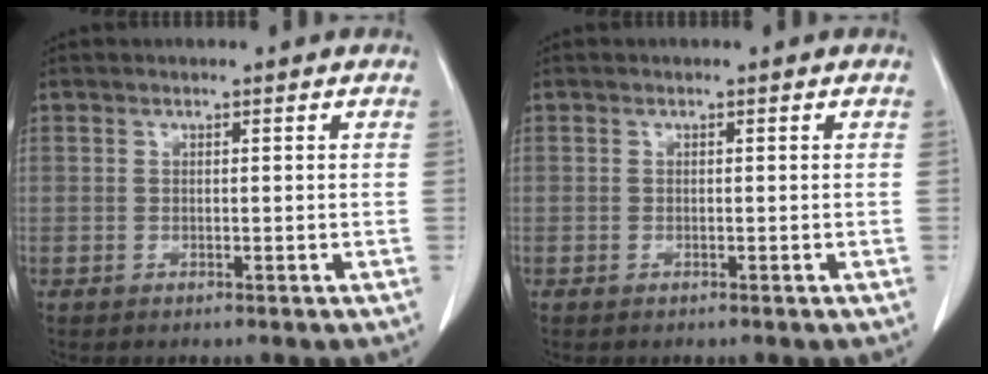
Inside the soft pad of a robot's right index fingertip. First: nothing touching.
{"total": 0.5, "force": [-0.2, 0.4, 0.4], "torque": [-0.010, 0.001, -0.002]}